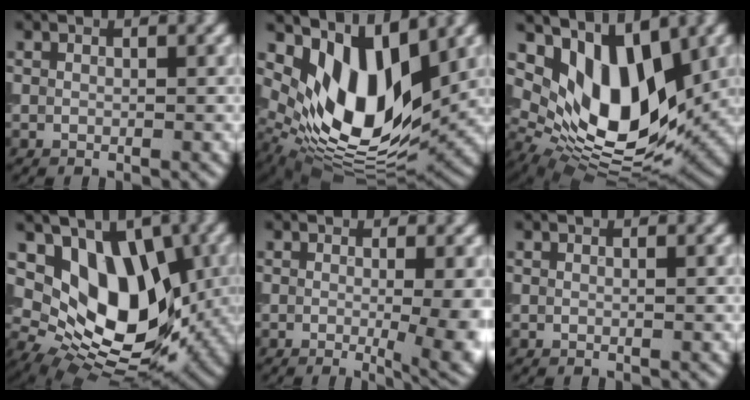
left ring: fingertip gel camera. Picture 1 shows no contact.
{"total": 11.2, "force": [3.4, 5.7, 9.0], "torque": [-0.161, -0.018, 0.069]}
{"total": 10.8, "force": [3.7, 5.8, 8.3], "torque": [-0.138, -0.017, 0.071]}
{"total": 10.6, "force": [2.2, 6.8, 7.8], "torque": [-0.121, -0.018, 0.033]}
{"total": 5.6, "force": [-0.3, 1.9, 5.3], "torque": [-0.041, -0.007, -0.007]}
{"total": 0.0}